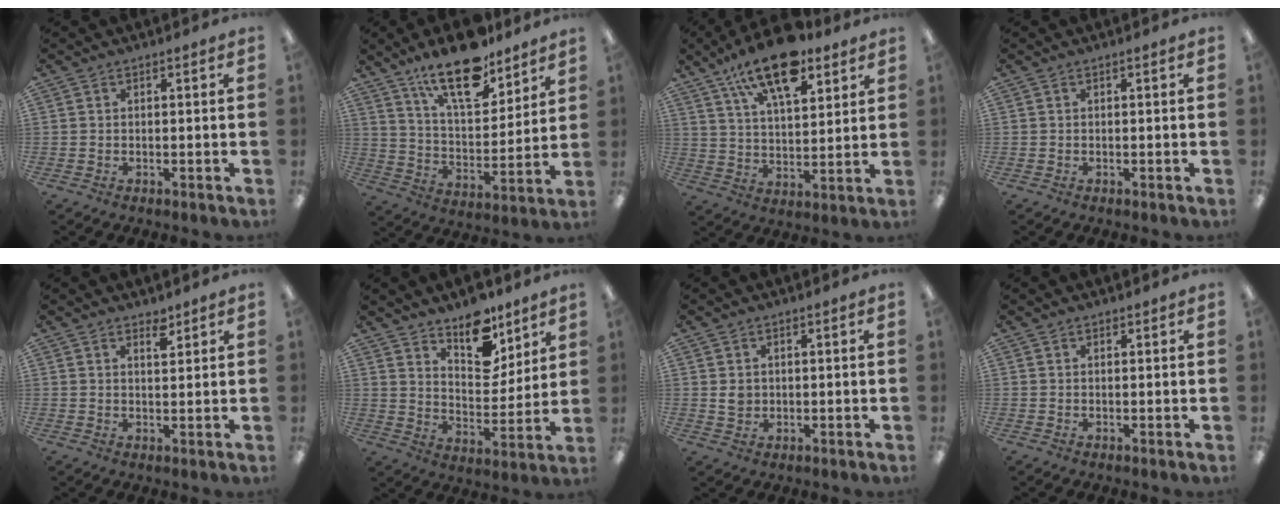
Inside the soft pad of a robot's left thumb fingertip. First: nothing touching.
{"total": 18.2, "force": [13.6, 6.8, 9.9], "torque": [-0.164, -0.079, 0.232]}
{"total": 16.7, "force": [11.1, 7.2, 10.2], "torque": [-0.171, -0.047, 0.190]}
{"total": 0.0}
{"total": 3.1, "force": [2.5, 1.1, 1.4], "torque": [-0.008, -0.014, 0.041]}
{"total": 12.7, "force": [9.8, 6.2, 5.1], "torque": [-0.063, -0.068, 0.178]}
{"total": 2.8, "force": [0.8, 2.5, 1.1], "torque": [-0.015, 0.000, 0.012]}
{"total": 0.8, "force": [0.7, 0.3, 0.0], "torque": [0.009, -0.003, 0.012]}